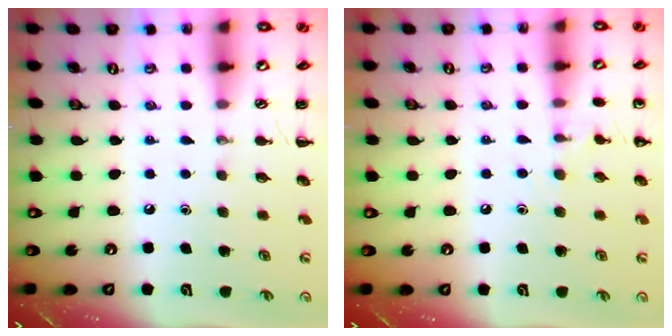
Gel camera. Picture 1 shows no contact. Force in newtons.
{"total": 6.5, "press": 6.2, "slide": 1.9}